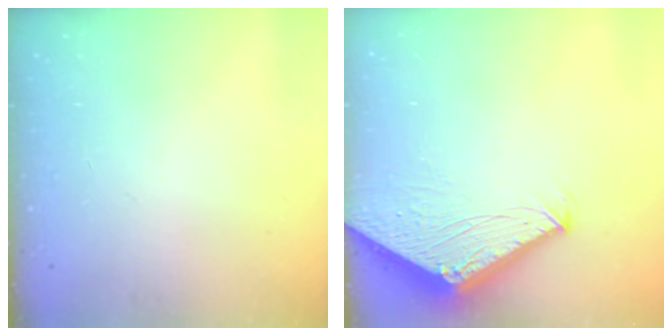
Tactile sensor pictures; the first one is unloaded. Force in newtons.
{"total": 4.7, "press": 4.7, "slide": 0.1}